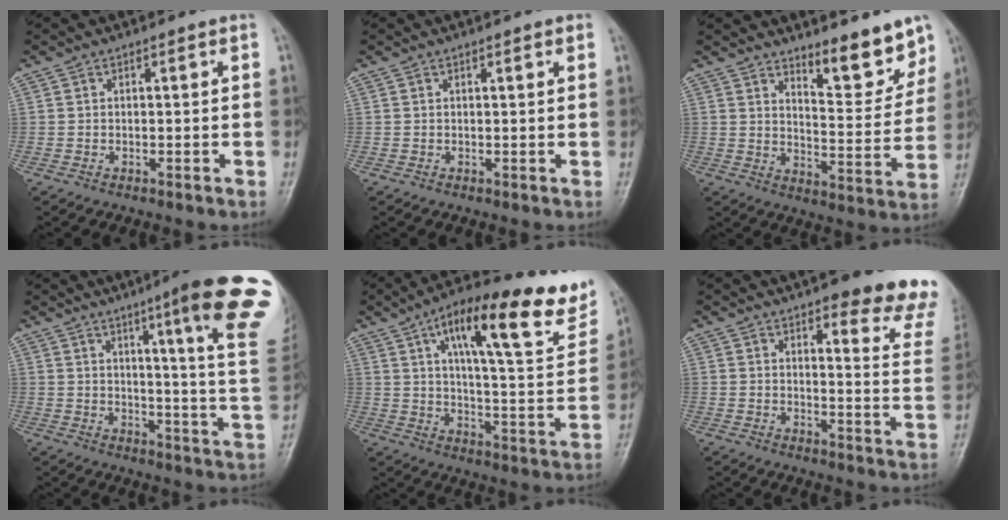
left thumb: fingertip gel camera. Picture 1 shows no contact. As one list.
[{"total": 1.7, "force": [1.2, 0.2, 1.2], "torque": [-0.012, 0.001, 0.013]}, {"total": 10.2, "force": [8.1, 2.6, 5.6], "torque": [-0.054, -0.073, 0.128]}, {"total": 20.9, "force": [12.3, 0.6, 16.9], "torque": [-0.201, -0.071, 0.149]}, {"total": 23.8, "force": [13.3, 6.6, 18.6], "torque": [-0.233, -0.033, 0.197]}, {"total": 18.8, "force": [15.2, 3.7, 10.4], "torque": [-0.097, -0.100, 0.165]}]